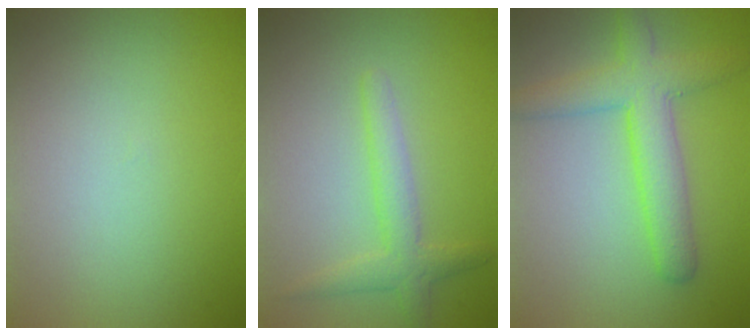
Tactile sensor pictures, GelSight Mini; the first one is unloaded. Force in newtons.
{"total": 2.8, "press": 2.7, "slide": 0.2}
{"total": 4.3, "press": 4.3, "slide": 0.2}